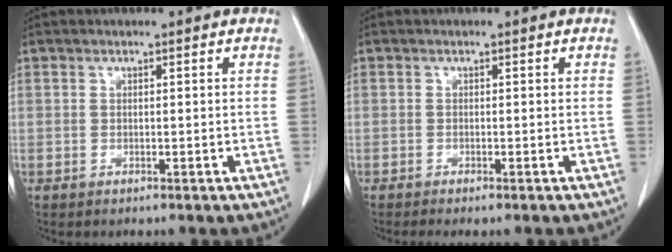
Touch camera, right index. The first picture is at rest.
{"total": 1.6, "force": [-1.3, 0.0, 0.9], "torque": [-0.012, -0.004, -0.019]}